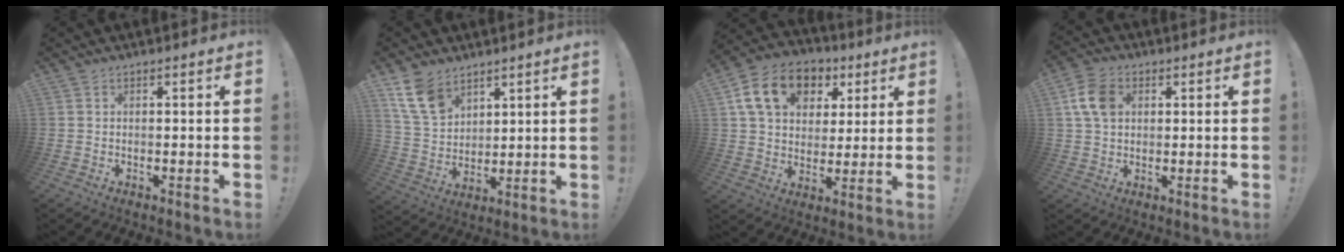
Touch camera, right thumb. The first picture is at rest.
{"total": 12.2, "force": [7.8, 7.7, 5.4], "torque": [-0.110, -0.033, 0.157]}
{"total": 16.7, "force": [7.1, 12.1, 9.1], "torque": [-0.140, -0.017, 0.133]}
{"total": 9.2, "force": [2.3, 6.7, 5.8], "torque": [-0.118, 0.014, 0.048]}